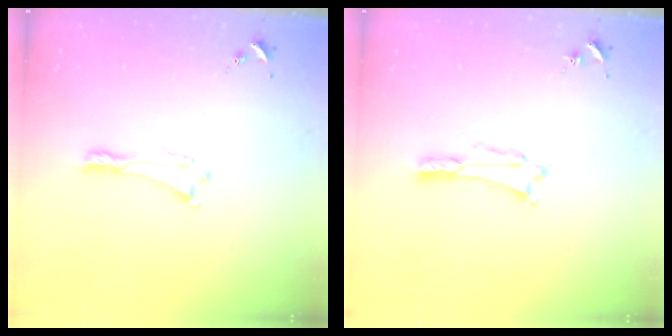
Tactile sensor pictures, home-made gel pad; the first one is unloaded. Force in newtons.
{"total": 1.6, "press": 1.6, "slide": 0.2}